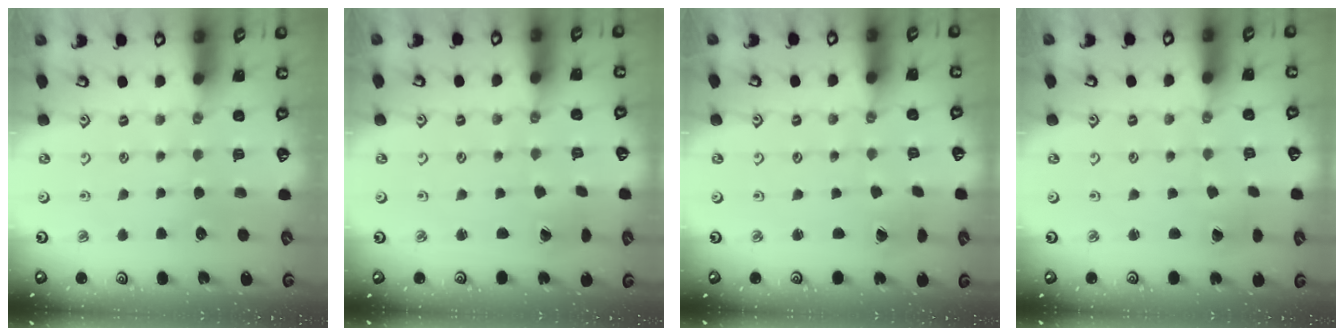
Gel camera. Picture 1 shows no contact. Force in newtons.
{"total": 1.5, "press": 1.5, "slide": 0.1}
{"total": 1.2, "press": 1.2, "slide": 0.1}
{"total": 1.5, "press": 1.5, "slide": 0.1}